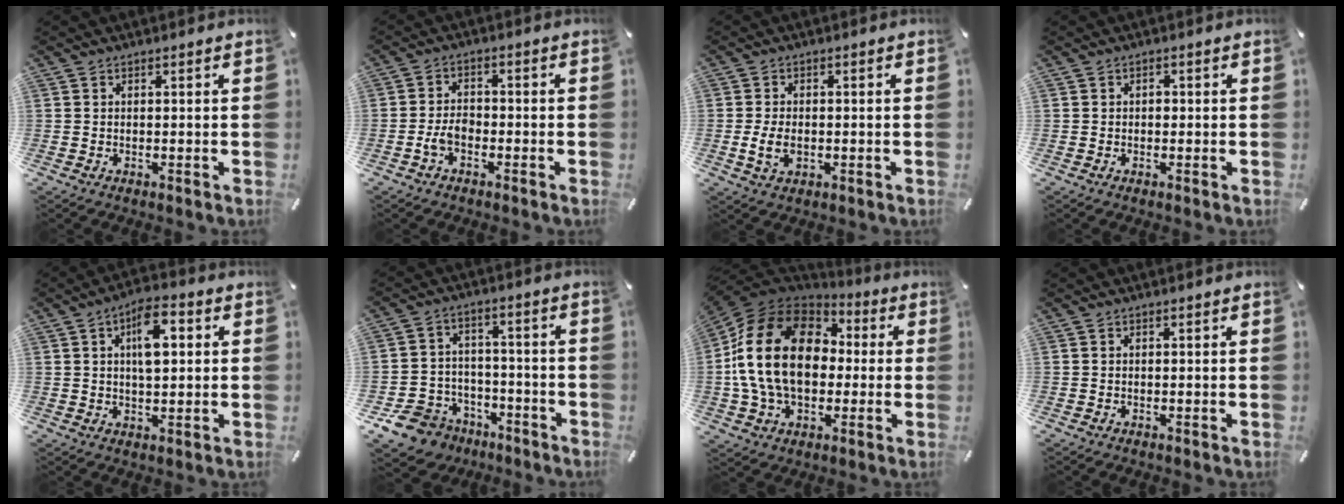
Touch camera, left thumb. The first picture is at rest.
{"total": 4.2, "force": [-2.1, 2.4, 2.7], "torque": [-0.056, 0.011, -0.041]}
{"total": 4.7, "force": [-1.0, 3.0, 3.4], "torque": [-0.077, 0.000, -0.019]}
{"total": 1.0, "force": [-0.1, 0.8, 0.6], "torque": [-0.012, 0.004, -0.003]}
{"total": 9.3, "force": [2.6, 4.6, 7.6], "torque": [-0.111, -0.003, 0.039]}
{"total": 9.9, "force": [-6.3, 7.3, 1.9], "torque": [-0.049, 0.045, -0.113]}
{"total": 22.4, "force": [0.4, 16.6, 15.1], "torque": [-0.319, 0.021, 0.008]}
{"total": 0.0}